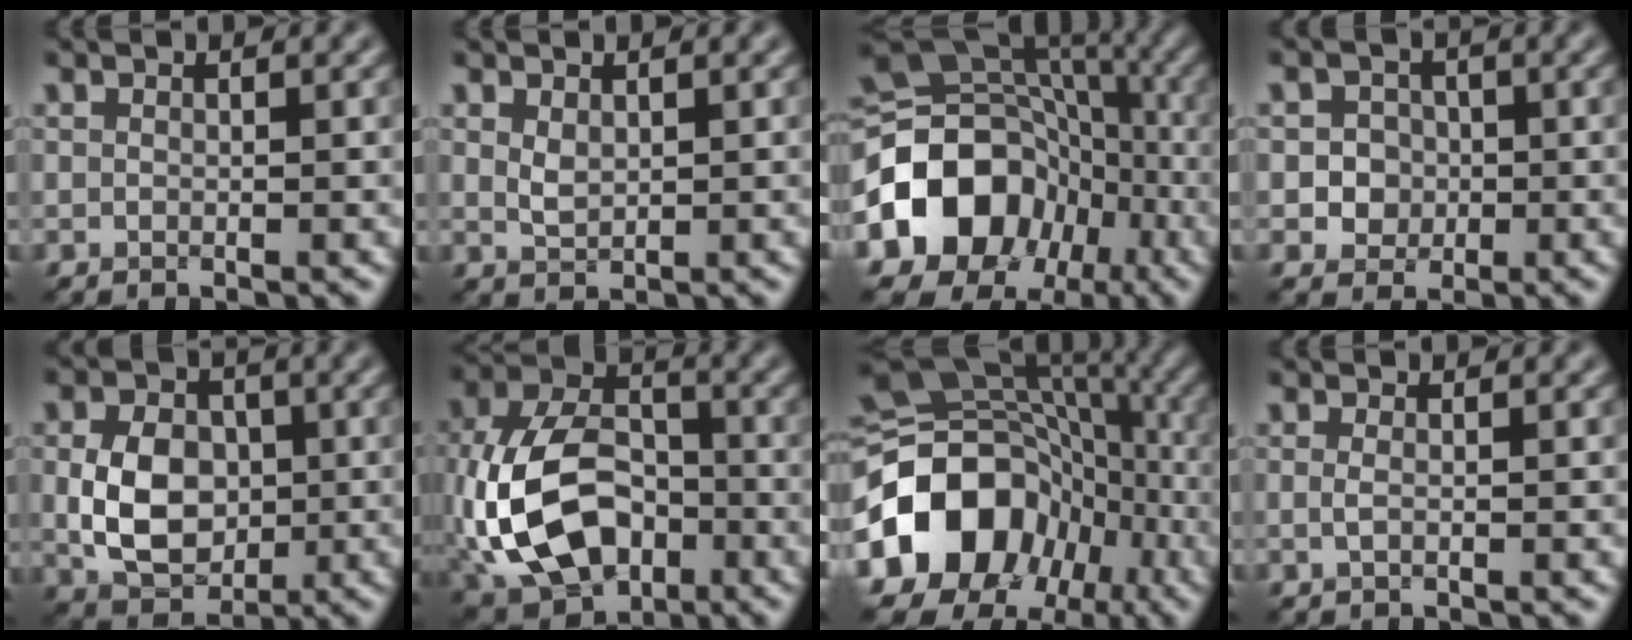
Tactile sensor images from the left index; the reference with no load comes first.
{"total": 1.3, "force": [0.5, 0.7, 0.9], "torque": [-0.024, -0.001, 0.015]}
{"total": 13.8, "force": [-4.4, 11.1, 7.0], "torque": [-0.149, -0.009, -0.090]}
{"total": 2.6, "force": [-0.4, 2.4, 0.9], "torque": [0.001, 0.004, -0.020]}
{"total": 6.4, "force": [-0.4, 4.7, 4.3], "torque": [-0.089, -0.003, -0.010]}
{"total": 12.4, "force": [-3.1, 8.3, 8.6], "torque": [-0.182, -0.006, -0.070]}
{"total": 18.7, "force": [-5.7, 15.2, 9.2], "torque": [-0.181, -0.013, -0.113]}
{"total": 0.6, "force": [-0.1, 0.0, 0.6], "torque": [-0.018, 0.000, -0.005]}